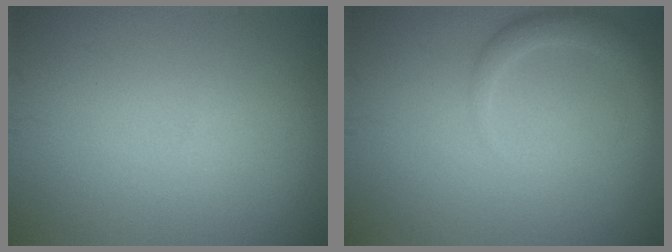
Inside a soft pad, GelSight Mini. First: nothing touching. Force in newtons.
{"total": 2.2, "press": 2.2, "slide": 0.3}